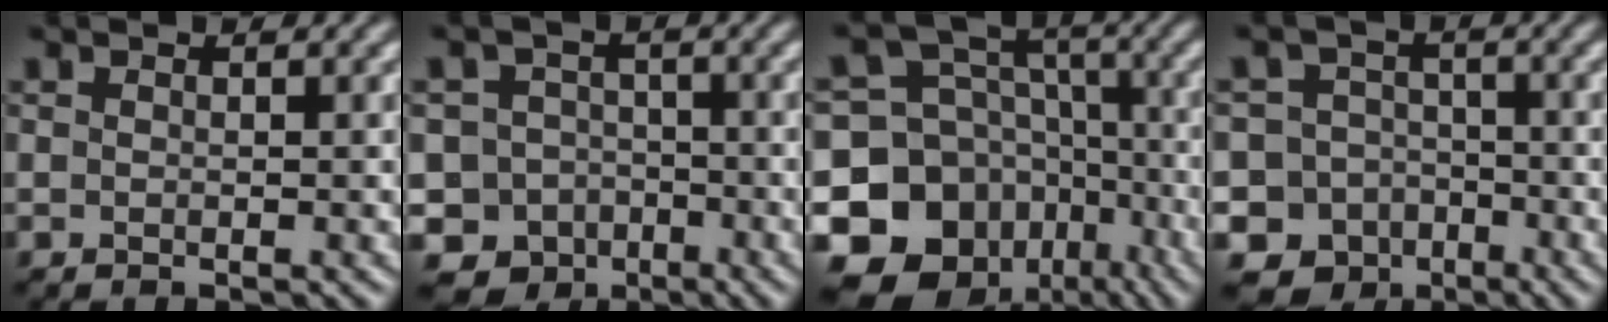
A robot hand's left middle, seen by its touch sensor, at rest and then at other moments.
{"total": 9.4, "force": [-6.2, 6.9, 1.4], "torque": [-0.008, -0.017, -0.111]}
{"total": 15.7, "force": [-8.3, 11.9, 5.9], "torque": [-0.143, -0.027, -0.119]}
{"total": 12.1, "force": [-7.8, 9.1, 1.7], "torque": [-0.031, -0.032, -0.133]}